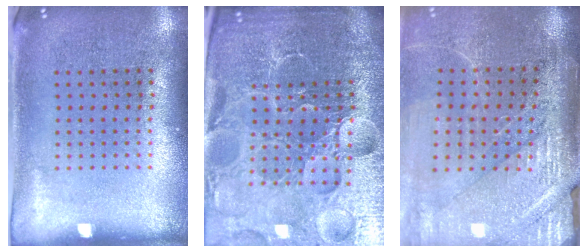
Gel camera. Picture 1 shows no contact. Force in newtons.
{"total": 6.8, "press": 6.0, "slide": 3.2}
{"total": 3.5, "press": 3.3, "slide": 1.1}